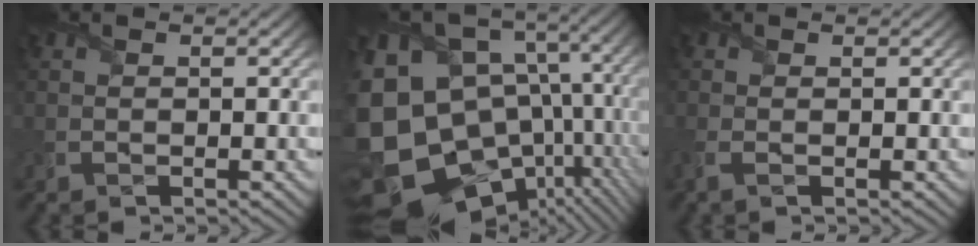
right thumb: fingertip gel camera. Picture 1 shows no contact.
{"total": 20.6, "force": [-2.9, 16.4, 12.1], "torque": [-0.303, -0.054, -0.019]}
{"total": 1.5, "force": [-0.4, 0.8, 1.3], "torque": [-0.039, -0.004, -0.012]}